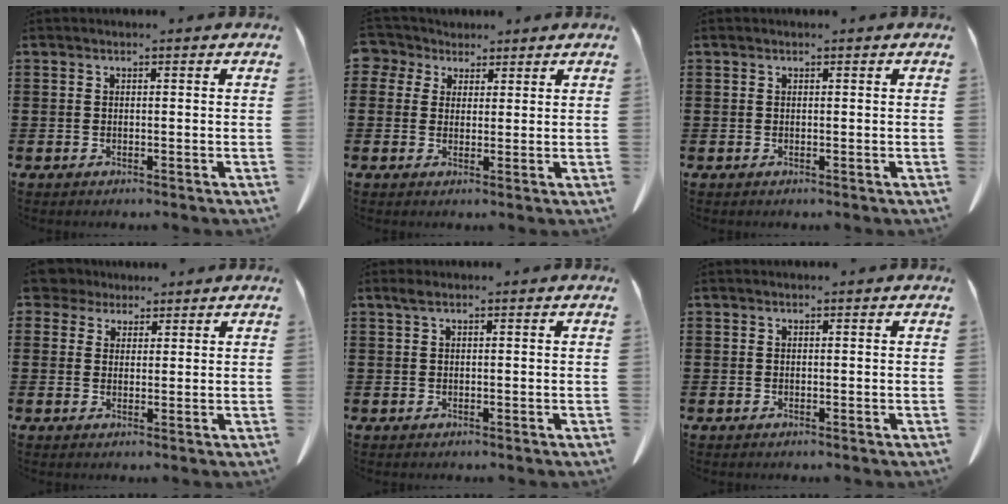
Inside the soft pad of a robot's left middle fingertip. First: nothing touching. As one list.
[{"total": 3.5, "force": [2.2, 2.6, 0.3], "torque": [-0.015, 0.006, 0.038]}, {"total": 0.0}, {"total": 3.5, "force": [2.7, 2.1, 0.7], "torque": [-0.021, 0.007, 0.048]}, {"total": 0.9, "force": [0.4, 0.1, 0.8], "torque": [-0.016, 0.003, 0.007]}, {"total": 0.0}]